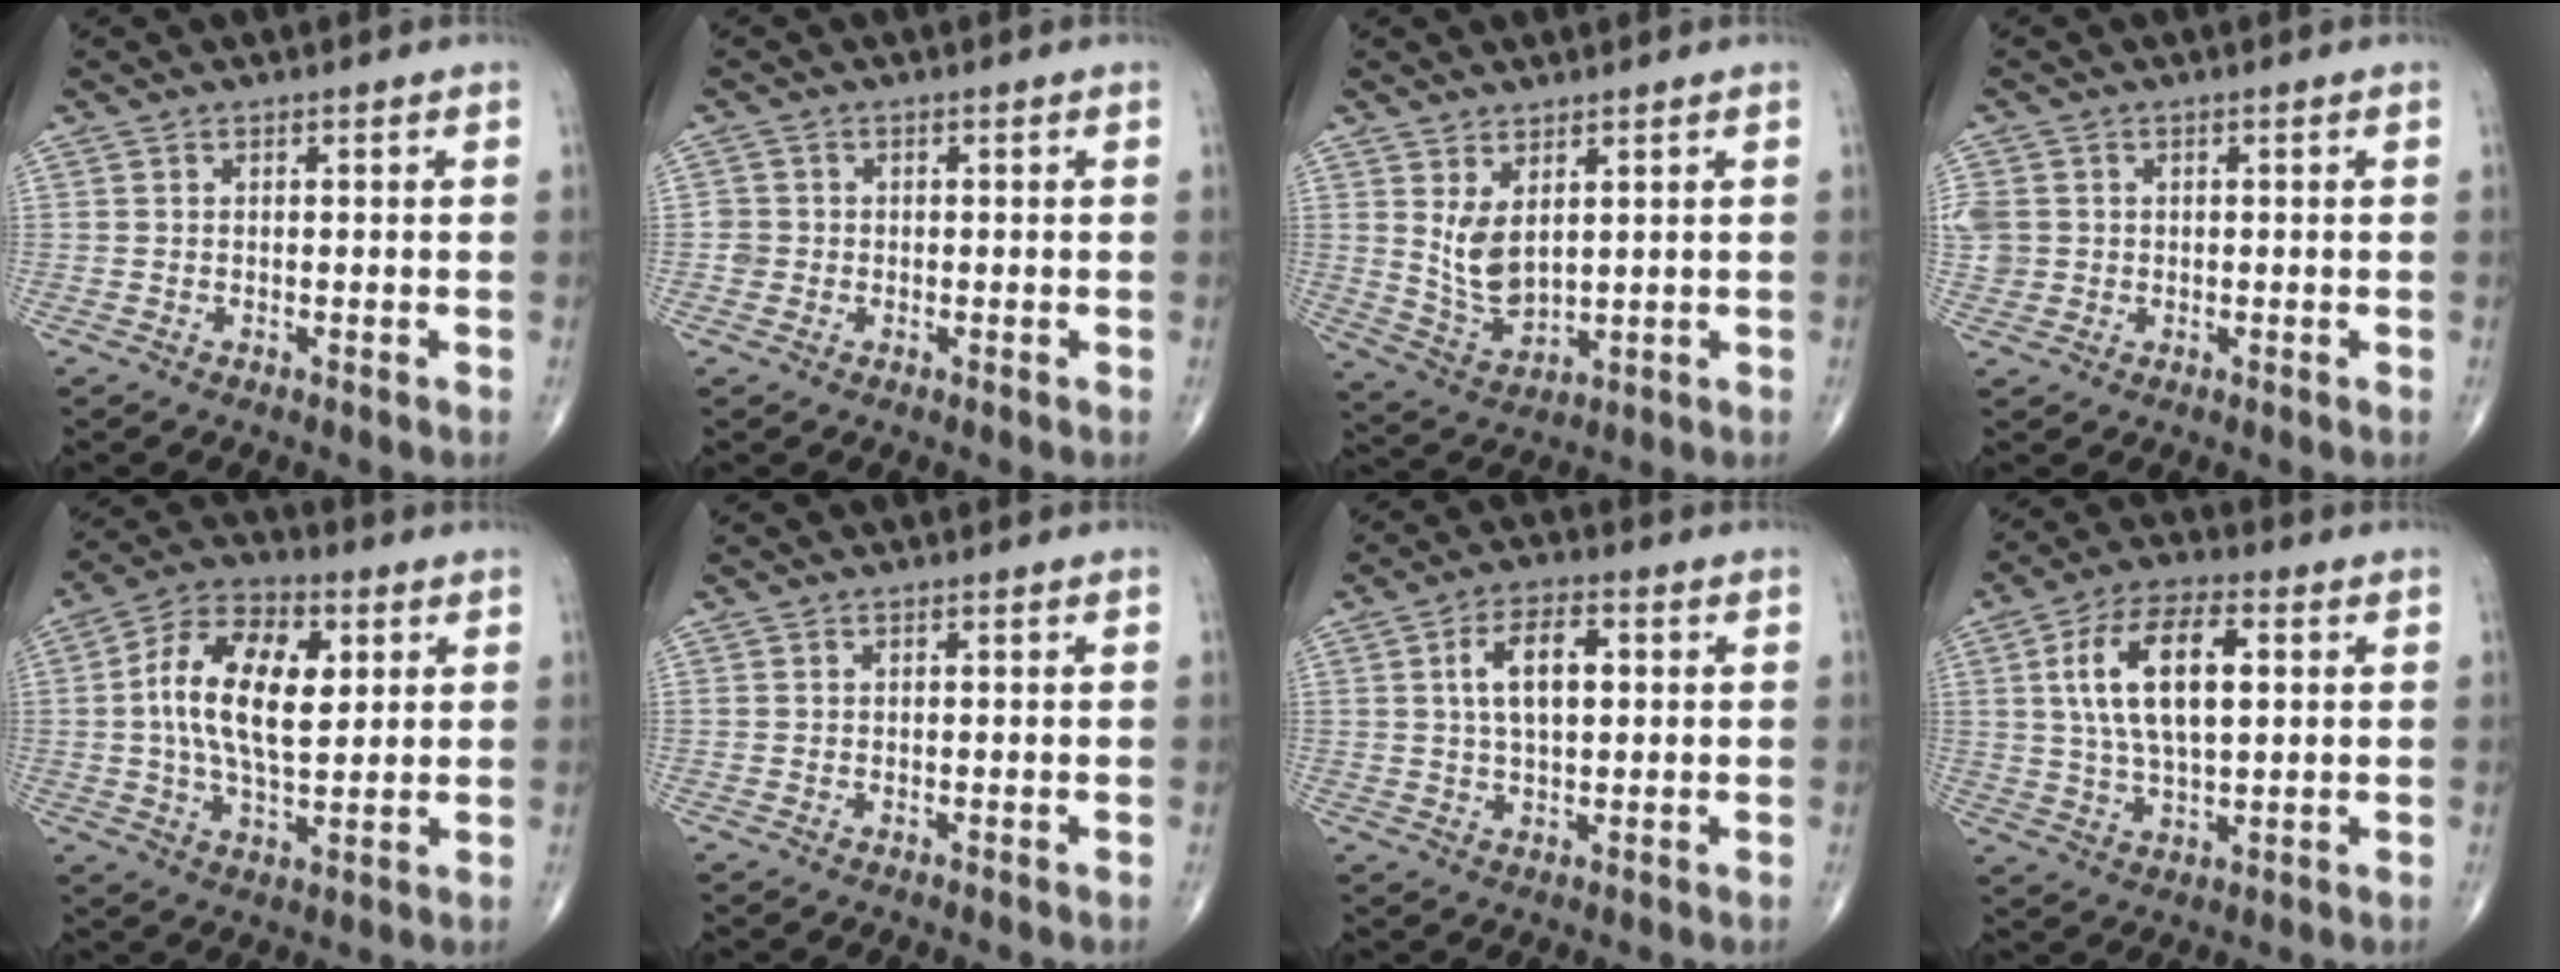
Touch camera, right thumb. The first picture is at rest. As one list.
[{"total": 1.8, "force": [-0.3, 1.8, 0.2], "torque": [0.012, 0.008, -0.010]}, {"total": 6.9, "force": [2.4, 3.5, 5.4], "torque": [-0.095, -0.027, 0.063]}, {"total": 6.9, "force": [0.9, 6.2, 2.8], "torque": [-0.076, 0.014, 0.025]}, {"total": 15.6, "force": [2.7, 8.2, 13.0], "torque": [-0.224, 0.006, 0.043]}, {"total": 0.0}, {"total": 8.3, "force": [1.6, 4.2, 6.9], "torque": [-0.117, 0.008, 0.026]}, {"total": 14.5, "force": [3.1, 7.0, 12.4], "torque": [-0.223, 0.006, 0.056]}]